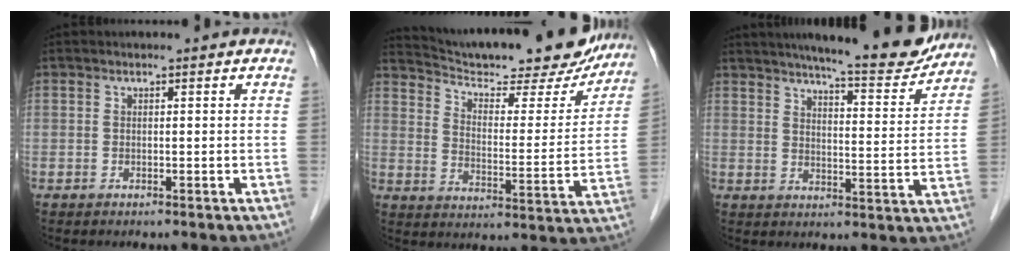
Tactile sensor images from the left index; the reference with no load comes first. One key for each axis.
{"total": 23.5, "fx": 21.4, "fy": 4.3, "fz": 8.9, "tx": -0.134, "ty": -0.027, "tz": 0.290}
{"total": 15.1, "fx": 13.6, "fy": 1.5, "fz": 6.5, "tx": -0.091, "ty": -0.018, "tz": 0.176}